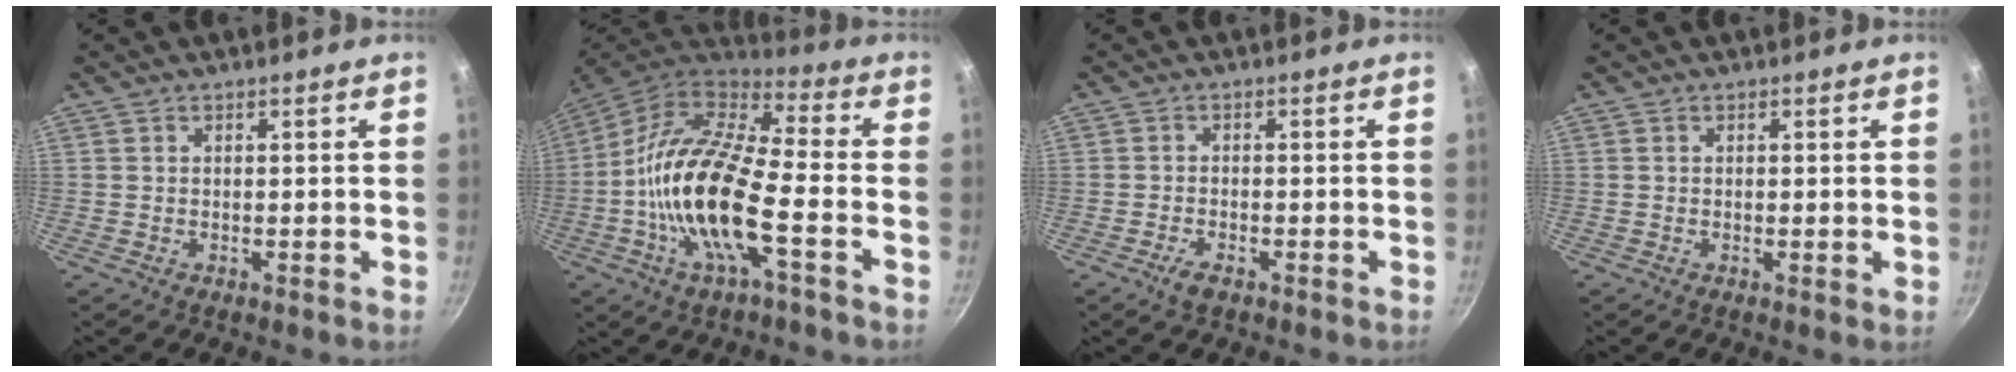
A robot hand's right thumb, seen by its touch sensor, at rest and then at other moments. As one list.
[{"total": 19.2, "force": [-4.6, 6.6, 17.5], "torque": [-0.332, 0.038, -0.107]}, {"total": 2.6, "force": [-1.7, 1.0, 1.8], "torque": [-0.040, 0.012, -0.033]}, {"total": 0.5, "force": [0.0, 0.1, 0.5], "torque": [-0.008, -0.002, -0.001]}]